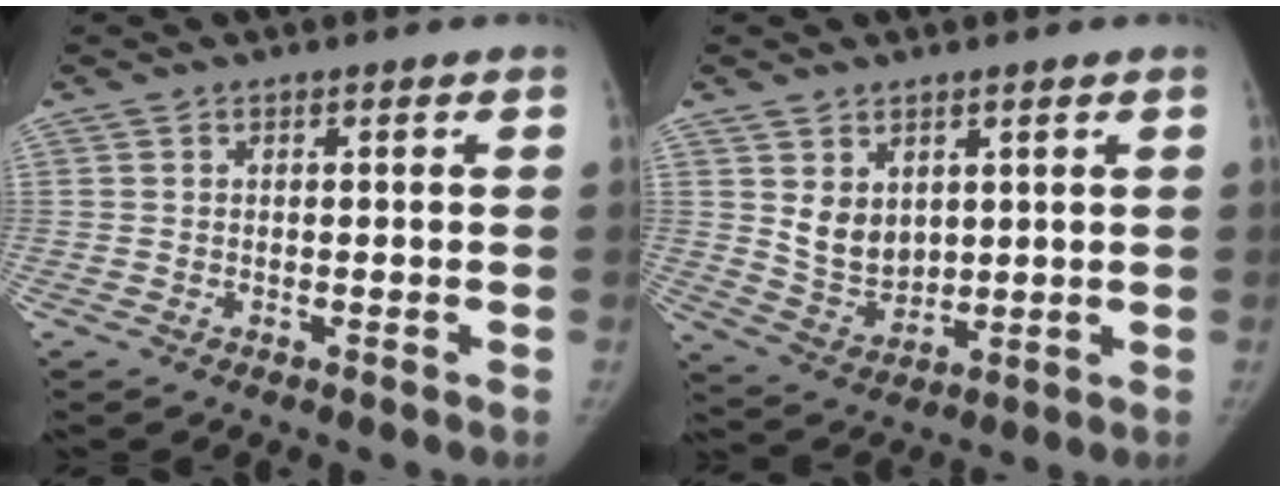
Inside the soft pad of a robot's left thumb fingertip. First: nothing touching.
{"total": 7.3, "force": [2.5, 5.4, 4.2], "torque": [-0.051, -0.029, 0.065]}